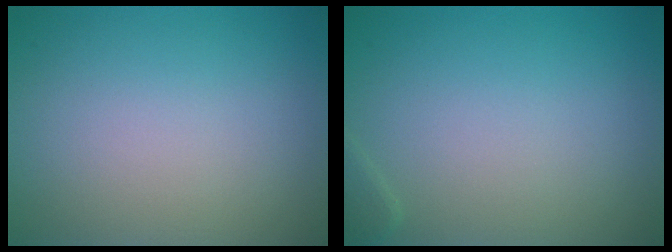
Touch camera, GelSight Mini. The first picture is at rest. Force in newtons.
{"total": 0.7, "press": 0.7, "slide": 0.0}